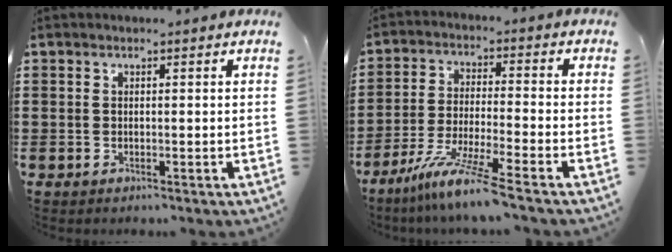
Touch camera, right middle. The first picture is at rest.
{"total": 8.7, "force": [-7.0, -0.2, 5.2], "torque": [-0.107, -0.012, -0.137]}